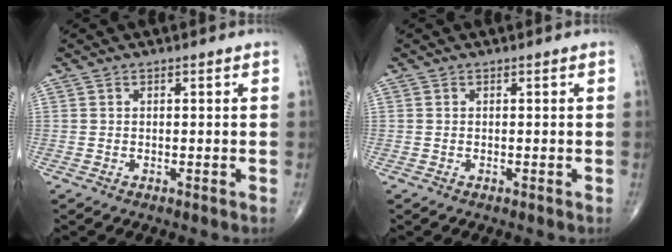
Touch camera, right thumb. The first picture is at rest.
{"total": 0.0}